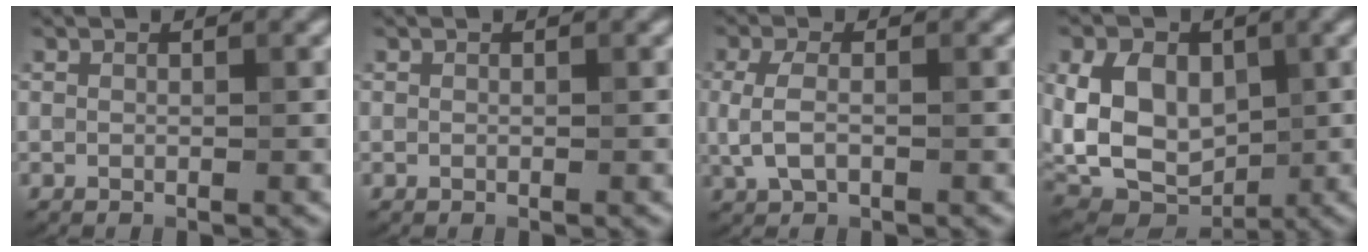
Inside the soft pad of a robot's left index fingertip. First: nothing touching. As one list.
[{"total": 0.0}, {"total": 2.9, "force": [0.0, 1.5, 2.4], "torque": [-0.060, -0.001, -0.002]}, {"total": 9.2, "force": [0.9, 6.7, 6.3], "torque": [-0.131, -0.006, 0.012]}]